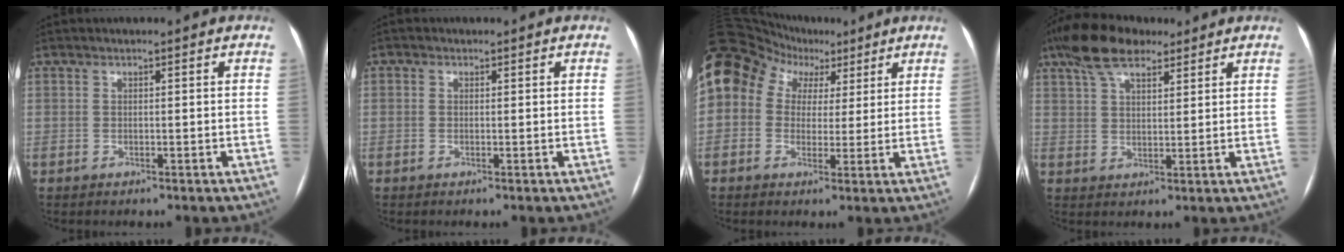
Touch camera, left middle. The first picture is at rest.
{"total": 0.7, "force": [-0.1, -0.2, -0.6], "torque": [0.013, -0.006, -0.004]}
{"total": 14.4, "force": [6.2, 11.2, 6.5], "torque": [-0.140, 0.078, 0.106]}
{"total": 9.2, "force": [6.6, 3.6, 5.4], "torque": [-0.110, 0.029, 0.118]}